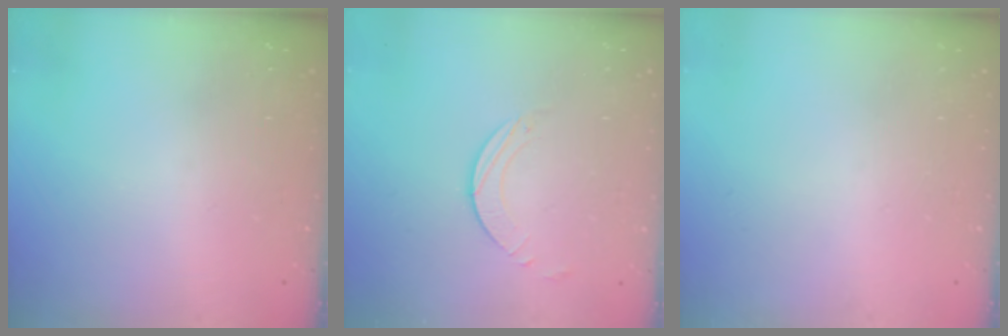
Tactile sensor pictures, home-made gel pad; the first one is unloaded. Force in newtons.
{"total": 1.6, "press": 1.6, "slide": 0.2}
{"total": 0.0}